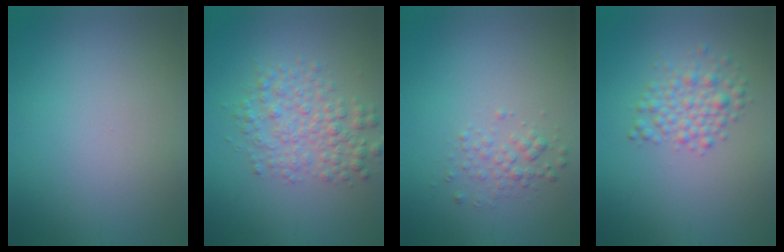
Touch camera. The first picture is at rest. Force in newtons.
{"total": 3.9, "press": 3.9, "slide": 0.0}
{"total": 1.5, "press": 1.5, "slide": 0.1}
{"total": 2.9, "press": 2.9, "slide": 0.1}